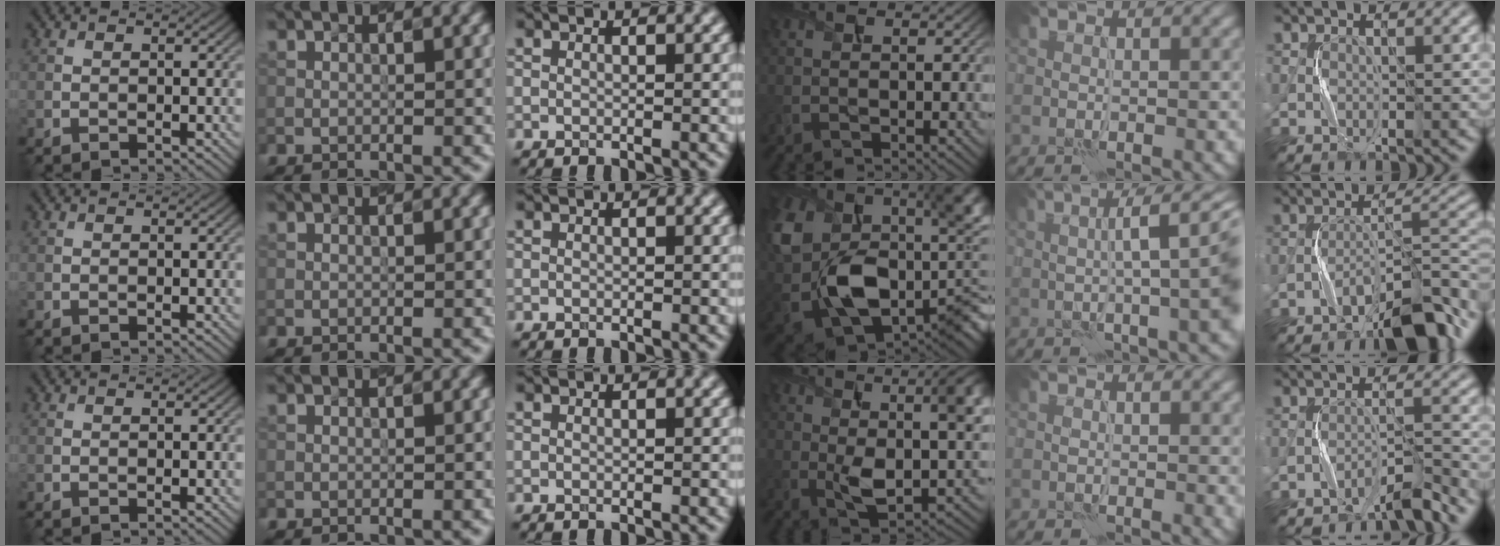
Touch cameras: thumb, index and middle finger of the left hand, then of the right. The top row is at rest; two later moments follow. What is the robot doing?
{"motion": "squeeze", "object": "stress ball aka squeeze ball"}